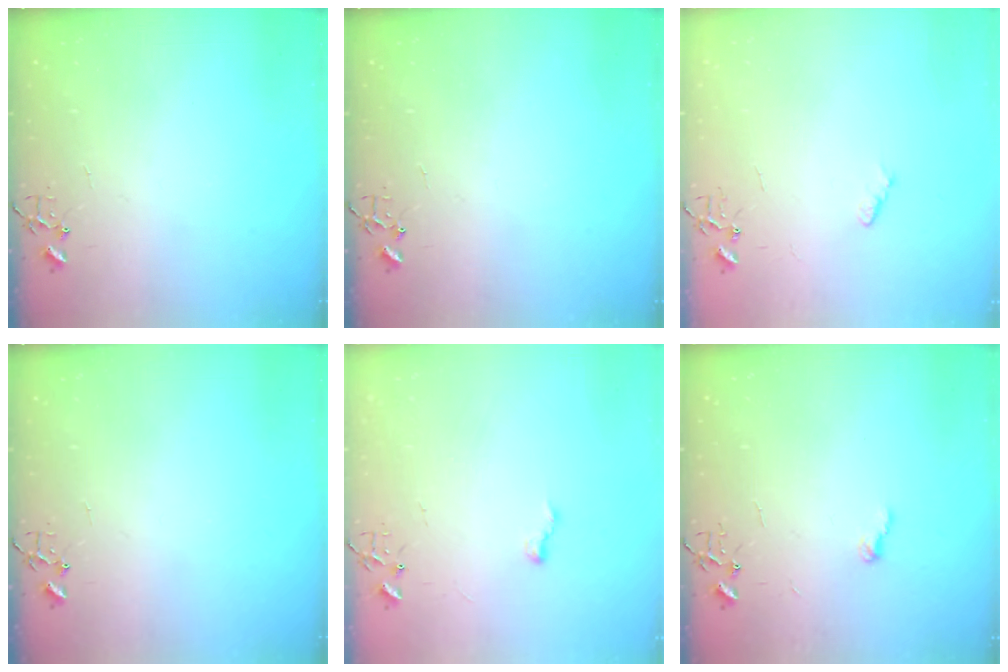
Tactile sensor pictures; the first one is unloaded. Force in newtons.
{"total": 0.0}
{"total": 5.9, "press": 5.8, "slide": 0.7}
{"total": 0.0}
{"total": 6.1, "press": 6.0, "slide": 0.7}
{"total": 5.5, "press": 5.5, "slide": 0.7}